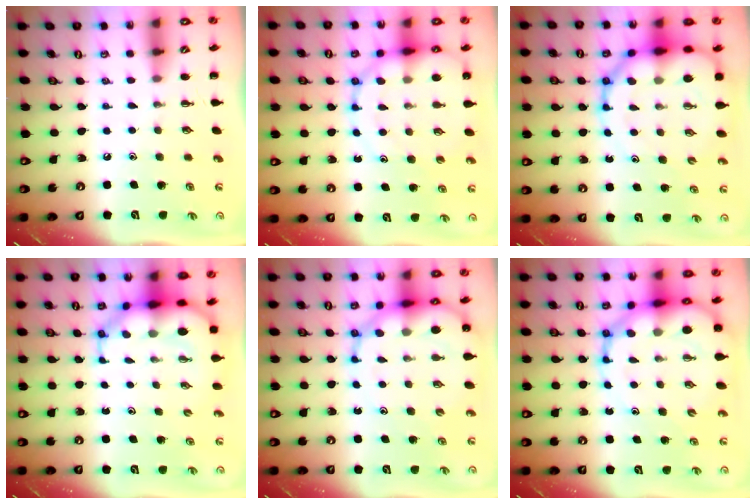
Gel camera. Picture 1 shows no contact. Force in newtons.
{"total": 14.1, "press": 13.7, "slide": 3.4}
{"total": 16.9, "press": 16.4, "slide": 4.1}
{"total": 8.0, "press": 7.7, "slide": 2.2}
{"total": 13.3, "press": 12.8, "slide": 3.7}
{"total": 17.2, "press": 16.5, "slide": 4.9}